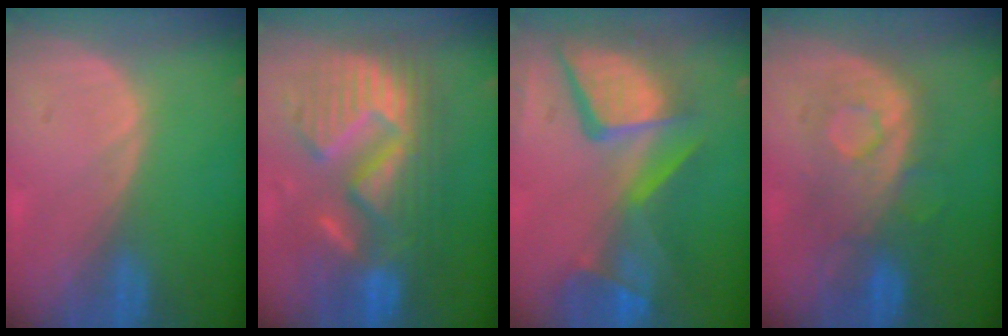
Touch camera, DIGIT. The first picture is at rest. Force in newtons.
{"total": 13.2, "press": 13.1, "slide": 1.3}
{"total": 13.3, "press": 11.0, "slide": 7.6}
{"total": 8.3, "press": 8.3, "slide": 0.9}